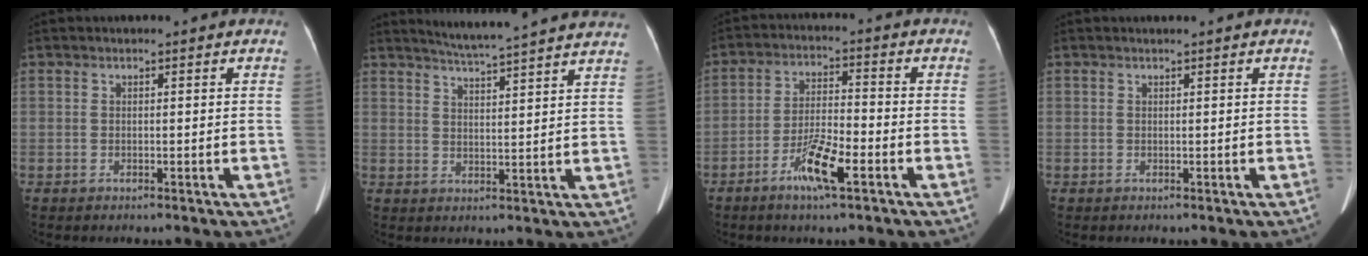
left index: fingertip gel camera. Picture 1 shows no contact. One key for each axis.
{"total": 15.6, "fx": 14.5, "fy": -0.6, "fz": 5.9, "tx": -0.102, "ty": -0.017, "tz": 0.184}
{"total": 7.3, "fx": -4.1, "fy": 0.9, "fz": 6.0, "tx": -0.119, "ty": -0.008, "tz": -0.073}
{"total": 0.0}